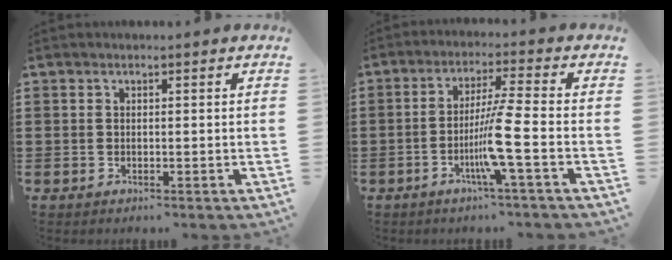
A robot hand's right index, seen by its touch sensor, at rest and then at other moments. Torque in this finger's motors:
{"motor_torque": [0.21, -0.04, 0.36, 0.13]}